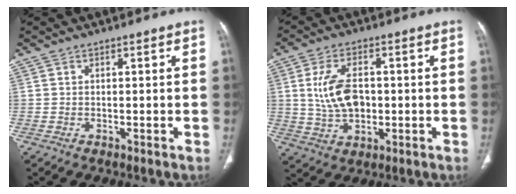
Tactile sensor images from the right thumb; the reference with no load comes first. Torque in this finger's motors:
{"motor_torque": [-0.36, 0.62, 1.01, 0.21, 0.05]}